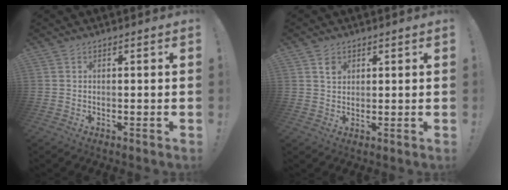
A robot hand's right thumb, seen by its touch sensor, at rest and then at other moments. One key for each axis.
{"total": 2.9, "fx": 1.7, "fy": 2.1, "fz": 1.2, "tx": -0.004, "ty": -0.007, "tz": 0.026}